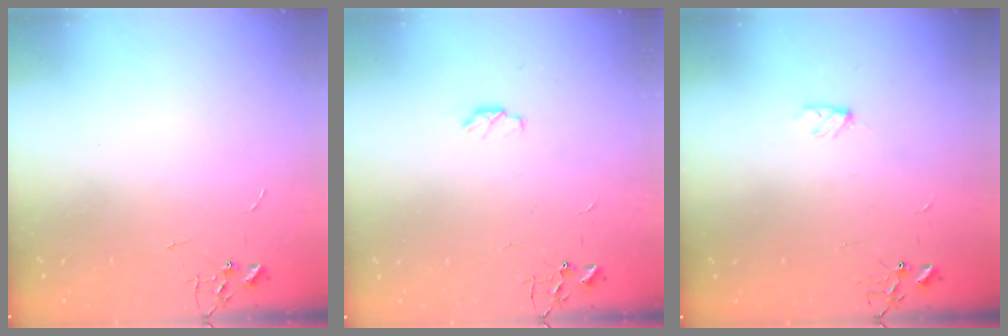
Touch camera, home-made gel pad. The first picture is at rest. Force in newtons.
{"total": 4.0, "press": 3.9, "slide": 0.6}
{"total": 3.9, "press": 3.9, "slide": 0.7}